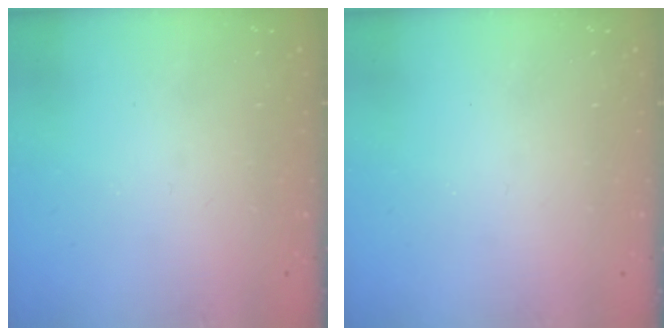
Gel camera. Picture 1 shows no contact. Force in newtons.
{"total": 0.0}